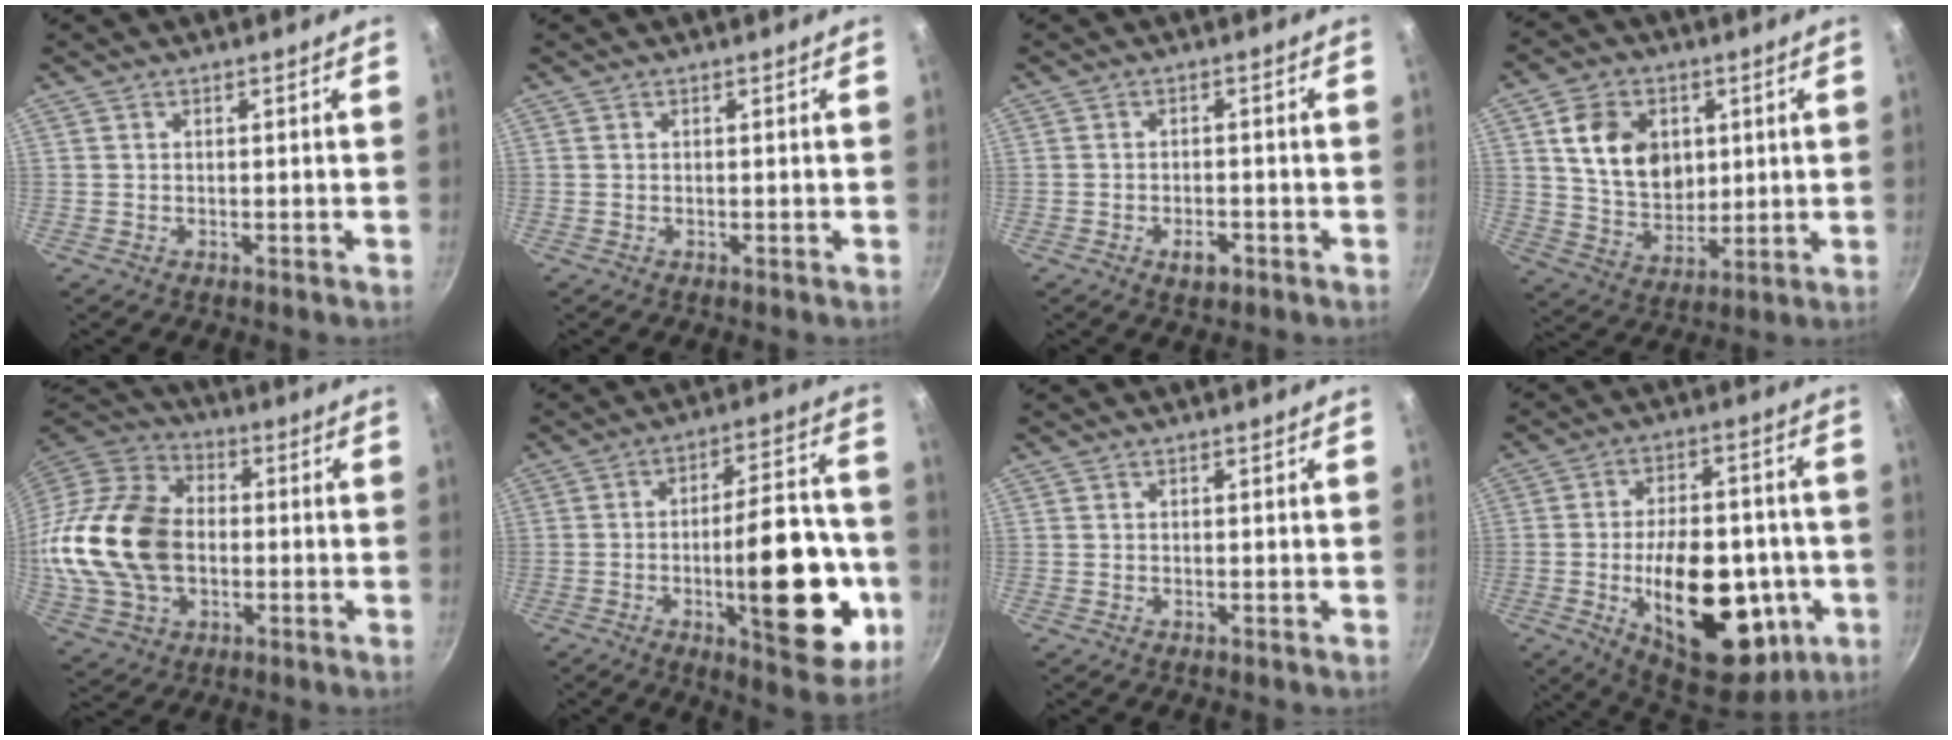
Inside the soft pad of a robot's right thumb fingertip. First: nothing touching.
{"total": 0.0}
{"total": 3.4, "force": [-1.7, 1.9, 2.2], "torque": [-0.027, 0.013, -0.026]}
{"total": 13.3, "force": [3.4, 10.2, 7.8], "torque": [-0.105, -0.014, 0.068]}
{"total": 22.5, "force": [-1.2, 16.0, 15.8], "torque": [-0.297, 0.030, -0.019]}
{"total": 22.6, "force": [-6.0, 8.1, 20.2], "torque": [-0.244, 0.031, -0.080]}
{"total": 0.0}
{"total": 26.9, "force": [-6.4, 14.6, 21.7], "torque": [-0.282, 0.018, -0.075]}